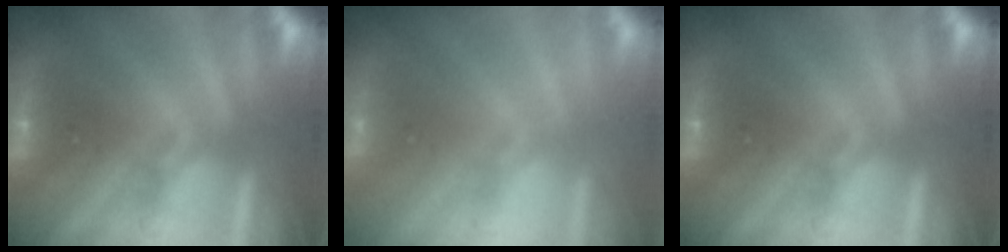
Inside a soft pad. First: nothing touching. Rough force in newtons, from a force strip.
{"total": 2.6}
{"total": 0.0}